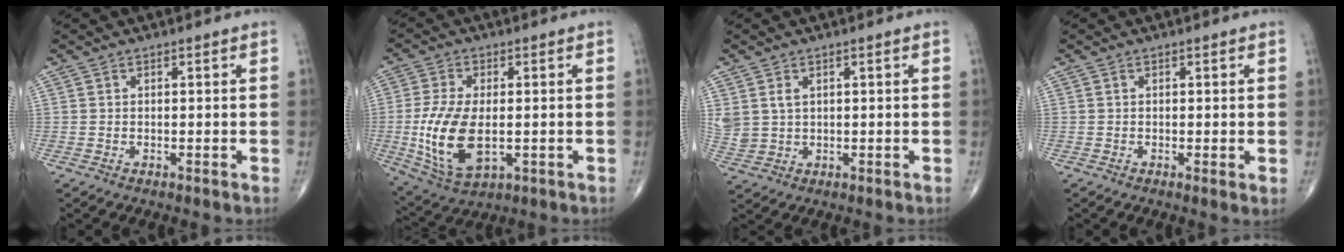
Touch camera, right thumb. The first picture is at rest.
{"total": 13.6, "force": [-1.7, 7.0, 11.6], "torque": [-0.237, -0.013, -0.021]}
{"total": 4.5, "force": [1.5, 3.3, 2.6], "torque": [-0.055, -0.001, 0.043]}
{"total": 1.1, "force": [0.0, 0.2, 1.1], "torque": [-0.017, -0.005, -0.003]}